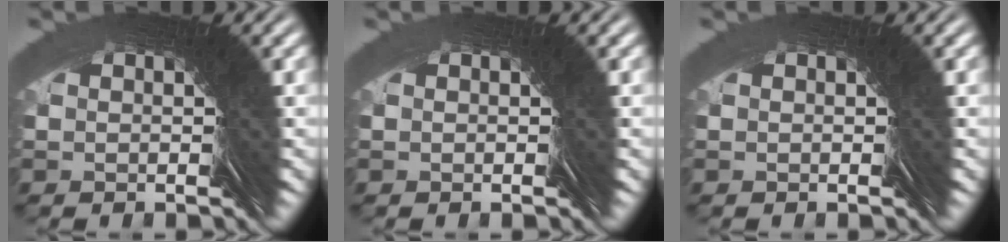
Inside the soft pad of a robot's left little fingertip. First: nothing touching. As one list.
[{"total": 0.0}, {"total": 0.0}]